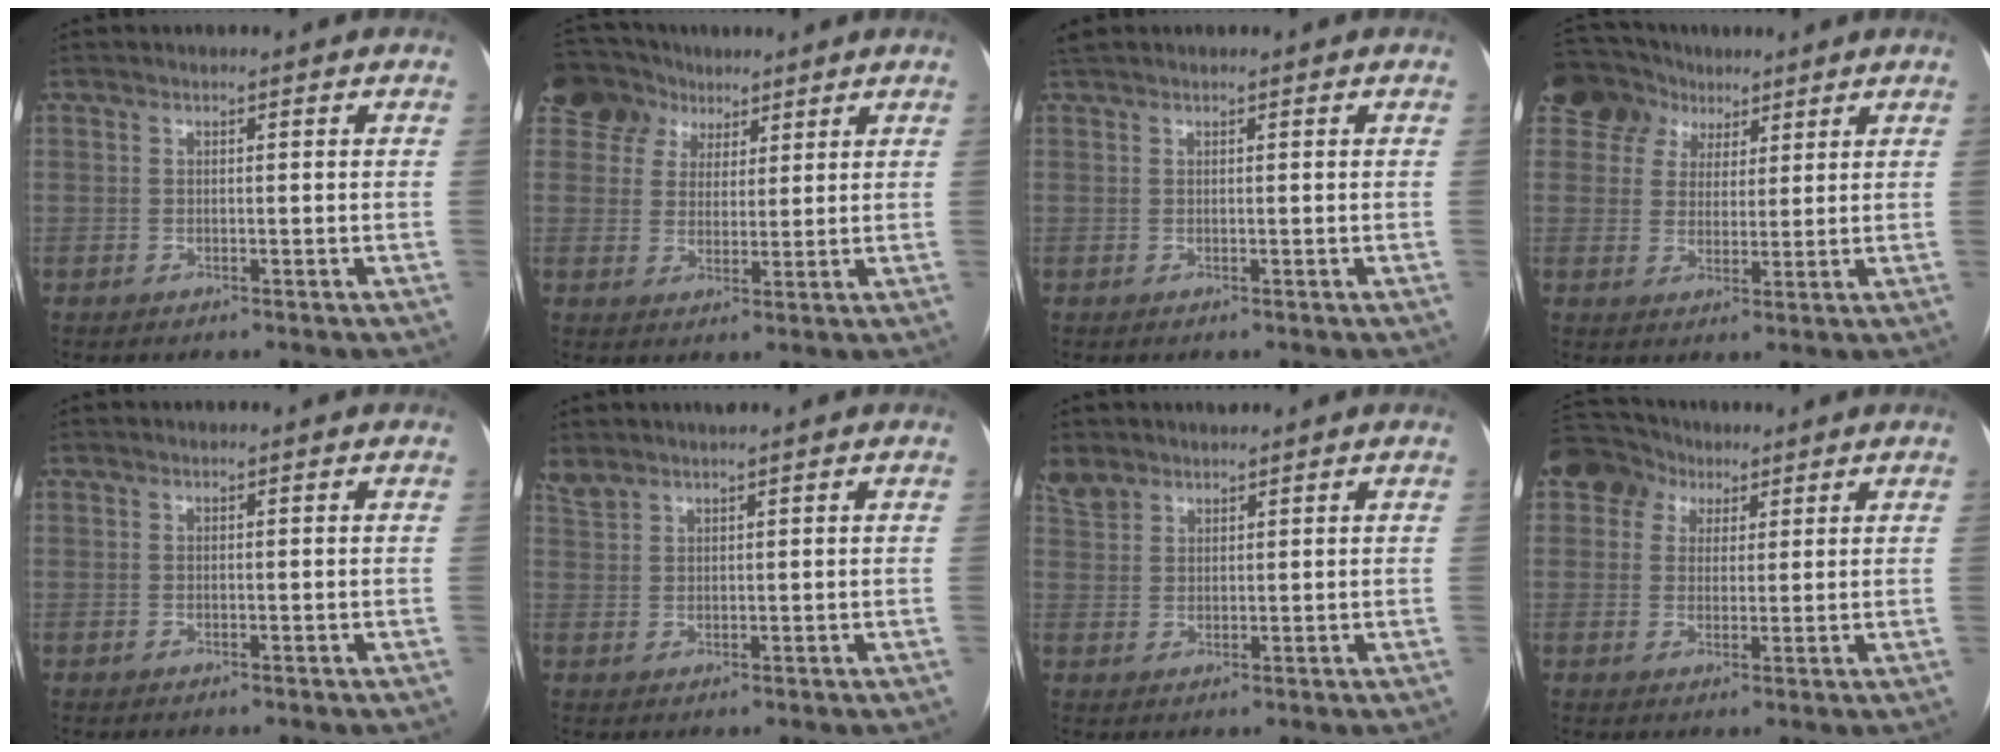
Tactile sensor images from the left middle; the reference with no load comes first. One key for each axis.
{"total": 9.5, "fx": 6.4, "fy": 6.9, "fz": 1.7, "tx": -0.040, "ty": 0.037, "tz": 0.117}
{"total": 0.7, "fx": 0.7, "fy": 0.0, "fz": 0.2, "tx": -0.013, "ty": 0.018, "tz": 0.020}
{"total": 10.0, "fx": 6.4, "fy": 7.4, "fz": 1.9, "tx": -0.047, "ty": 0.042, "tz": 0.117}
{"total": 0.0}
{"total": 3.0, "fx": 2.8, "fy": 0.3, "fz": 1.1, "tx": -0.031, "ty": 0.016, "tz": 0.061}
{"total": 4.5, "fx": 3.8, "fy": 2.4, "fz": 0.8, "tx": -0.019, "ty": 0.020, "tz": 0.079}
{"total": 7.0, "fx": 3.8, "fy": 5.6, "fz": 1.8, "tx": -0.038, "ty": 0.037, "tz": 0.071}